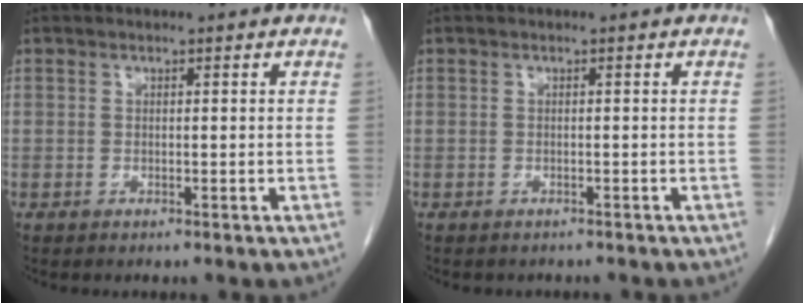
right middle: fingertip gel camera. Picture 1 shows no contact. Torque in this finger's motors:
{"motor_torque": [0.01, 0.00, 0.00, 0.00]}